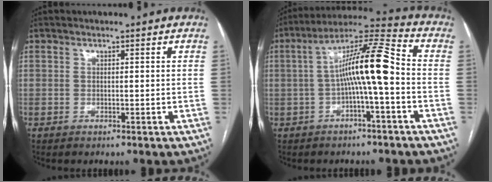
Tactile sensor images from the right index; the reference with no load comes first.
{"total": 11.4, "force": [-1.1, 0.6, 11.3], "torque": [-0.197, 0.032, -0.022]}